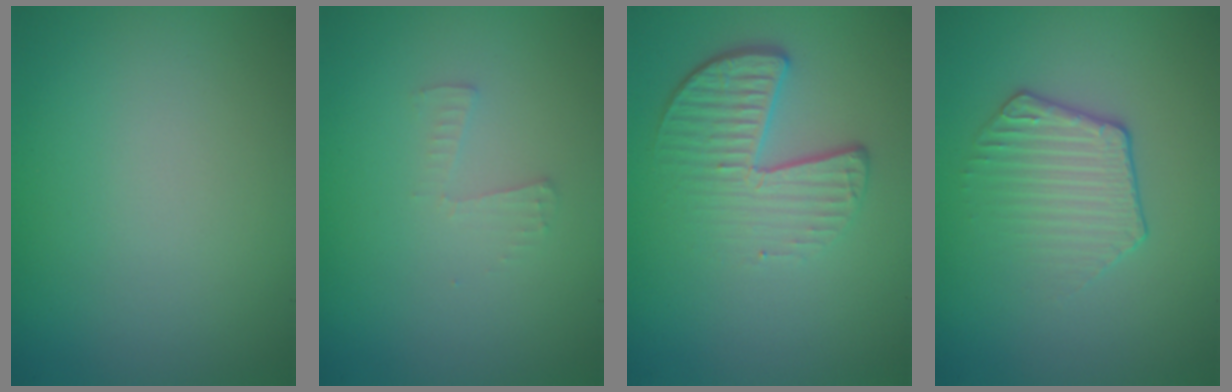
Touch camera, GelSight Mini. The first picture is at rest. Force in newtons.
{"total": 1.0, "press": 1.0, "slide": 0.0}
{"total": 4.4, "press": 2.9, "slide": 3.3}
{"total": 2.3, "press": 1.8, "slide": 1.4}